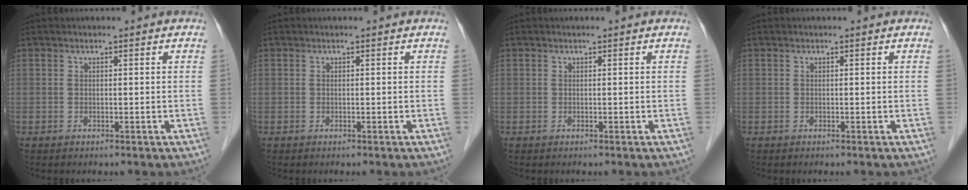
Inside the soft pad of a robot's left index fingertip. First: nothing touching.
{"total": 0.0}
{"total": 0.0}
{"total": 0.0}